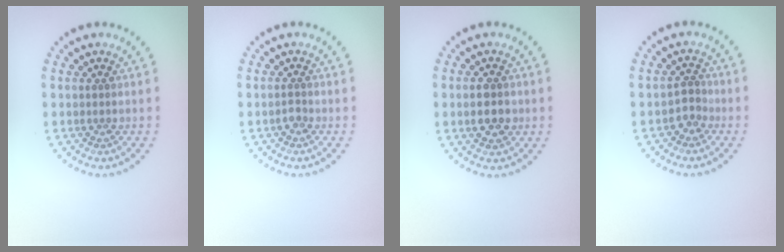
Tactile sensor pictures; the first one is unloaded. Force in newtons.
{"total": 0.8, "press": 0.6, "slide": 0.4}
{"total": 3.0, "press": 3.0, "slide": 0.2}
{"total": 1.6, "press": 1.2, "slide": 1.0}